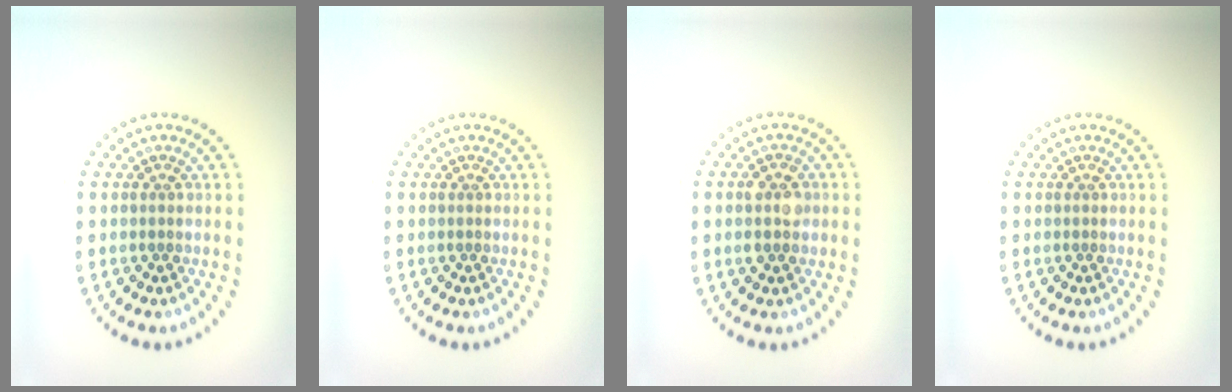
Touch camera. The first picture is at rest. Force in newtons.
{"total": 0.0}
{"total": 2.8, "press": 2.8, "slide": 0.1}
{"total": 0.0}